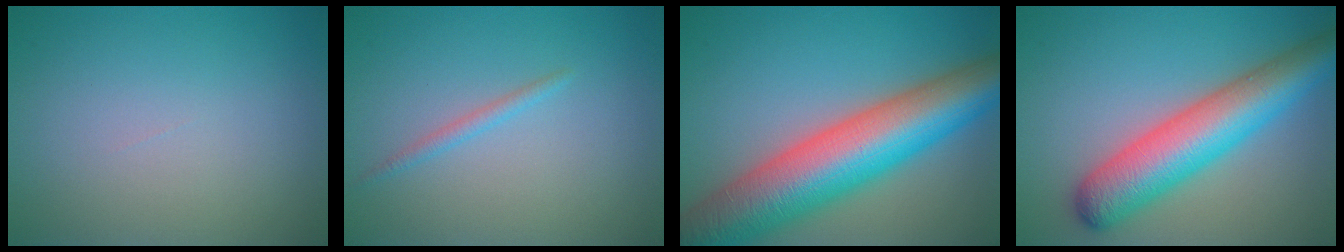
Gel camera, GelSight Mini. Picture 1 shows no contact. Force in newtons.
{"total": 1.0, "press": 1.0, "slide": 0.1}
{"total": 13.1, "press": 13.1, "slide": 0.2}
{"total": 8.4, "press": 8.4, "slide": 0.3}